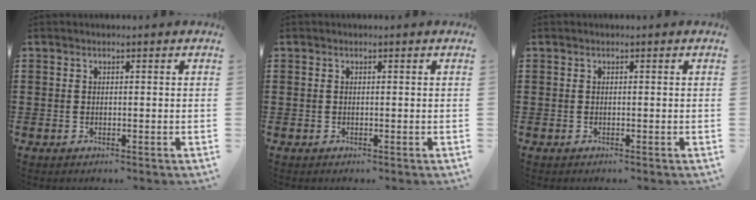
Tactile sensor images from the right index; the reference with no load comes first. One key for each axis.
{"total": 0.0}
{"total": 0.0}